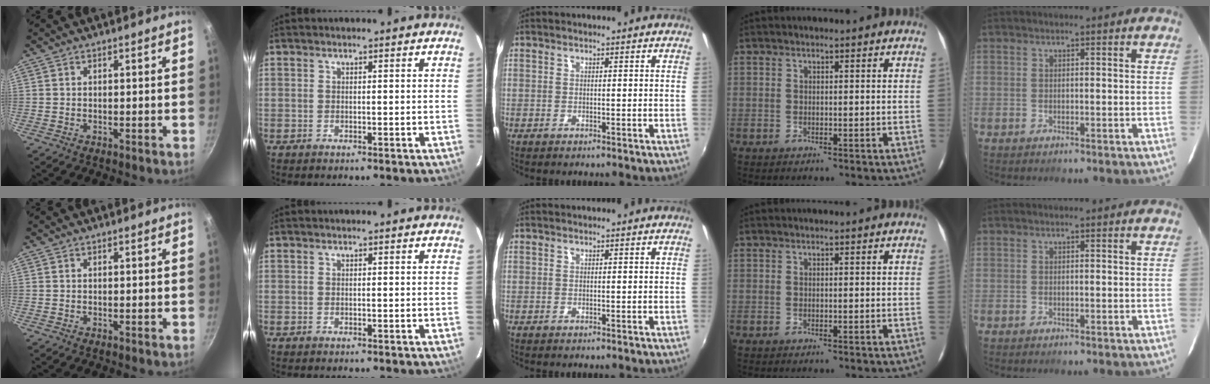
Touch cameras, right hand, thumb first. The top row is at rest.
{}